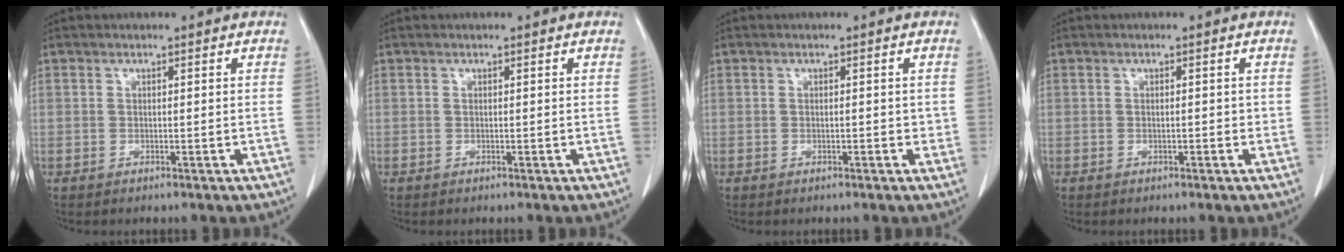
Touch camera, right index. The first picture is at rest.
{"total": 0.0}
{"total": 1.1, "force": [0.0, 0.6, 0.9], "torque": [-0.010, 0.002, -0.003]}
{"total": 0.9, "force": [-0.1, 0.4, 0.8], "torque": [-0.010, 0.002, -0.003]}